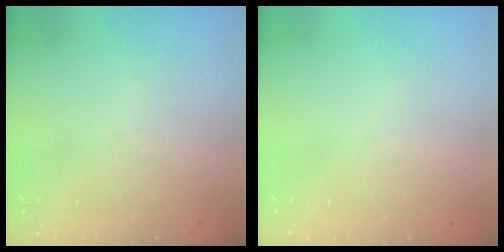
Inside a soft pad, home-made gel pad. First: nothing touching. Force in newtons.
{"total": 0.0}